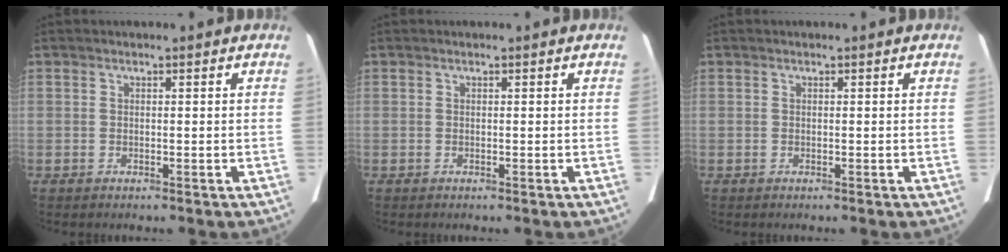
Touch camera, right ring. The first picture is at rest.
{"total": 0.0}
{"total": 0.0}